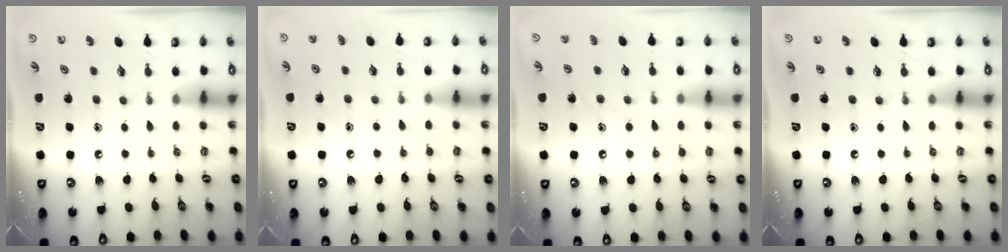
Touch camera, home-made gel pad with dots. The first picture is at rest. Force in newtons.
{"total": 8.2, "press": 8.1, "slide": 0.9}
{"total": 7.5, "press": 7.5, "slide": 0.7}
{"total": 0.0}